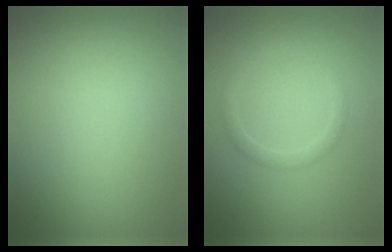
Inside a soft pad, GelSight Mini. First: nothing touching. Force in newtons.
{"total": 1.4, "press": 1.4, "slide": 0.0}